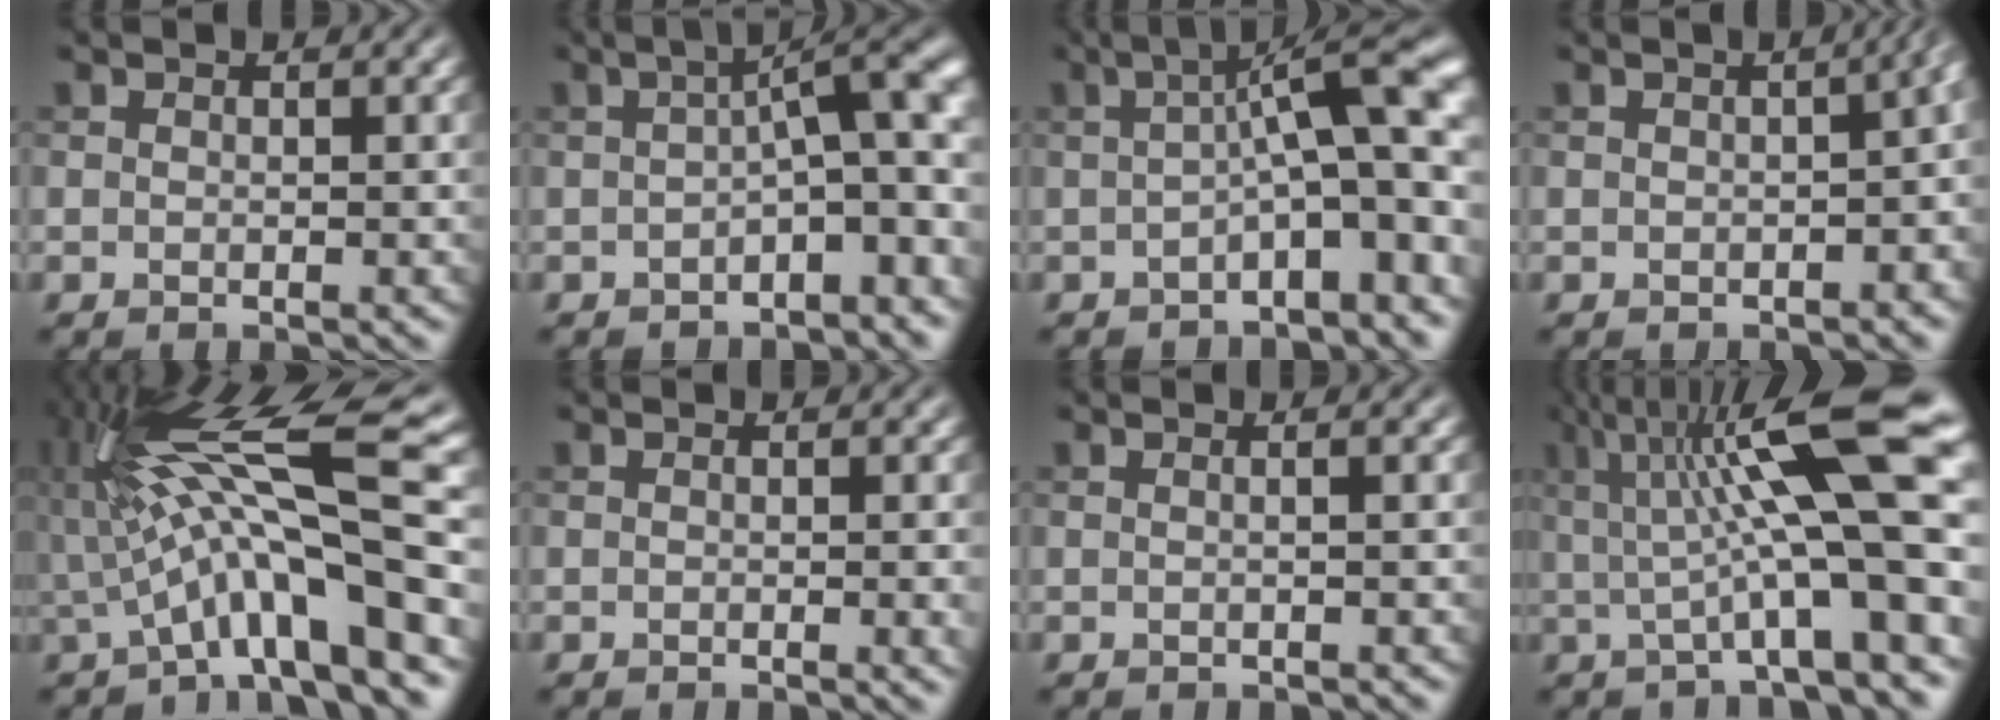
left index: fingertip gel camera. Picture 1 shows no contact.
{"total": 7.6, "force": [-0.6, 2.1, 7.2], "torque": [-0.093, 0.015, -0.017]}
{"total": 9.9, "force": [-0.5, 2.3, 9.6], "torque": [-0.123, 0.022, -0.016]}
{"total": 7.3, "force": [-0.4, 3.3, 6.5], "torque": [-0.016, 0.007, -0.009]}
{"total": 12.5, "force": [0.5, 2.8, 12.1], "torque": [-0.204, 0.015, 0.003]}
{"total": 2.5, "force": [-0.3, 0.9, 2.3], "torque": [-0.016, -0.001, -0.002]}
{"total": 1.3, "force": [0.2, 0.6, 1.1], "torque": [-0.009, -0.002, -0.011]}
{"total": 13.9, "force": [2.5, 3.1, 13.4], "torque": [-0.191, 0.013, 0.038]}